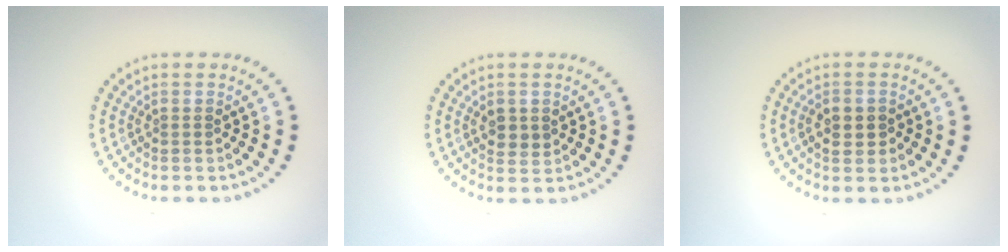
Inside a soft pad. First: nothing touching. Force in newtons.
{"total": 1.8, "press": 1.7, "slide": 0.4}
{"total": 2.1, "press": 2.1, "slide": 0.1}